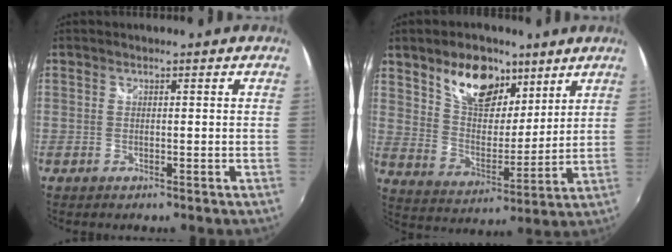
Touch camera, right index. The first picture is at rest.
{"total": 14.6, "force": [9.0, 8.3, 7.9], "torque": [-0.135, 0.015, 0.161]}